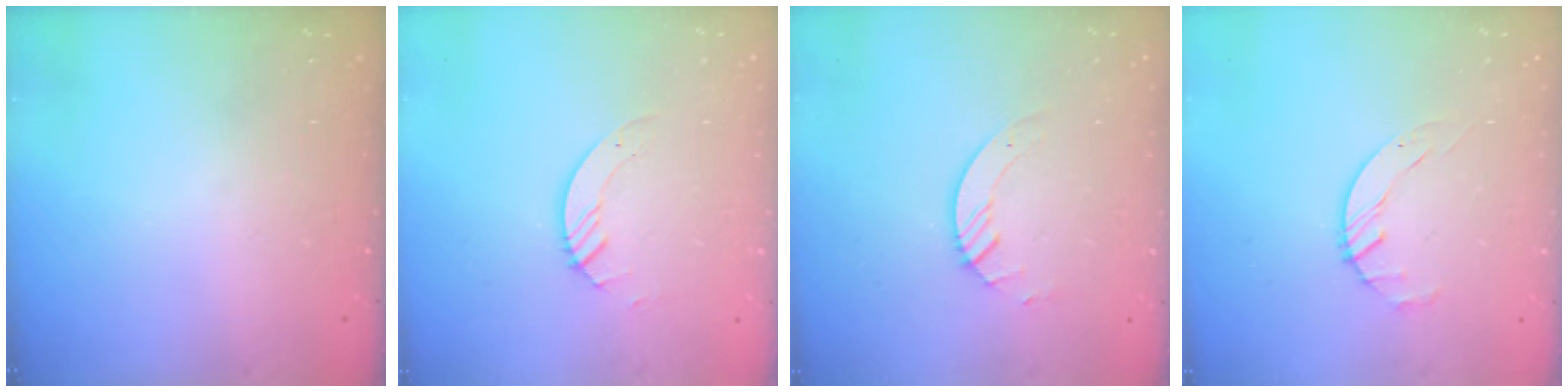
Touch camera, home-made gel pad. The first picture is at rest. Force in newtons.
{"total": 2.9, "press": 2.9, "slide": 0.3}
{"total": 3.8, "press": 3.8, "slide": 0.3}
{"total": 1.7, "press": 1.7, "slide": 0.3}